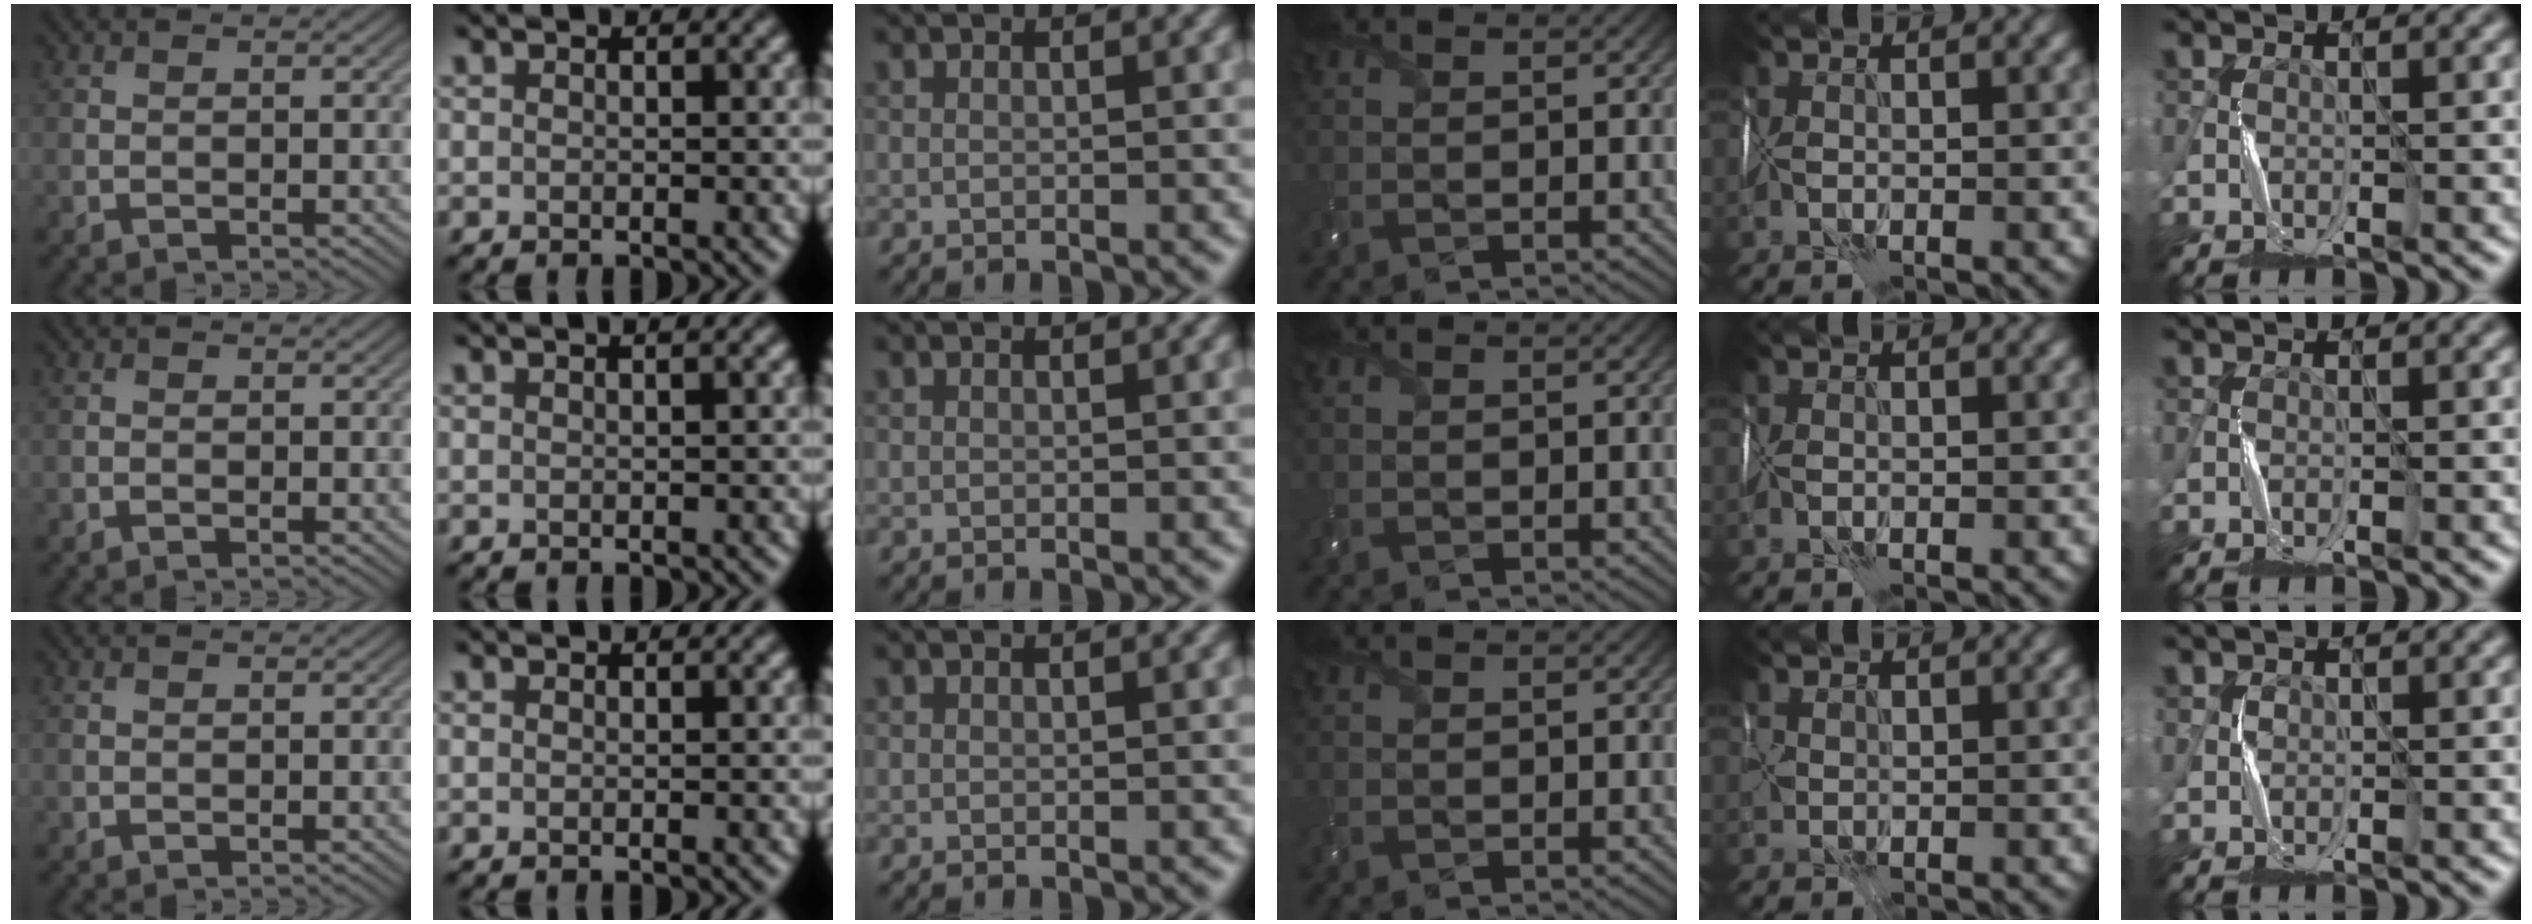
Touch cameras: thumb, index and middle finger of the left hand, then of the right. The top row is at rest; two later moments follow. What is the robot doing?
{"motion": "wrap", "object": "scarf"}